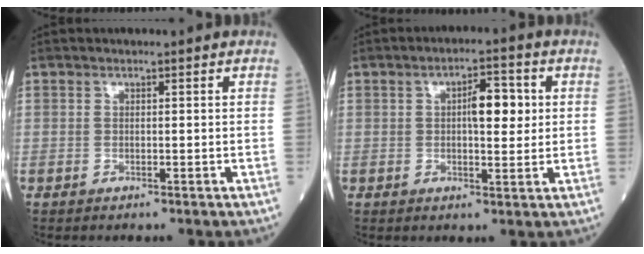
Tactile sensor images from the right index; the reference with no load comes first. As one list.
[{"total": 5.7, "force": [1.0, 1.9, 5.3], "torque": [-0.079, 0.009, 0.014]}]